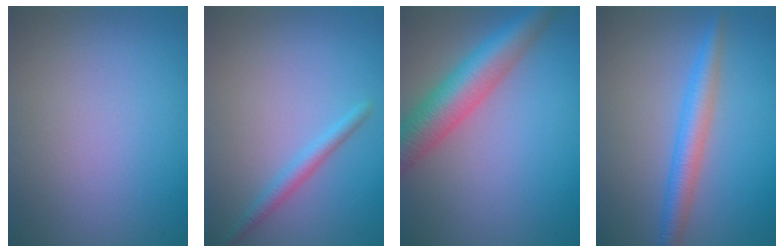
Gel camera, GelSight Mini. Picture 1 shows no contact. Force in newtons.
{"total": 1.8, "press": 1.8, "slide": 0.0}
{"total": 6.6, "press": 6.6, "slide": 0.3}
{"total": 3.2, "press": 3.2, "slide": 0.1}